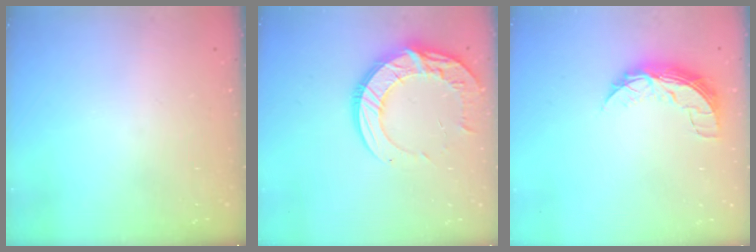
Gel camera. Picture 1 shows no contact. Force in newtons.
{"total": 15.2, "press": 15.2, "slide": 1.3}
{"total": 7.9, "press": 7.9, "slide": 0.6}